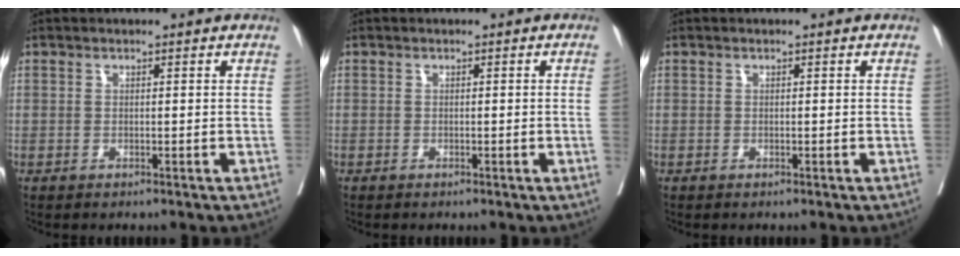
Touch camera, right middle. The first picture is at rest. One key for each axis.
{"total": 1.0, "fx": -0.2, "fy": -0.5, "fz": 0.9, "tx": -0.003, "ty": 0.002, "tz": -0.003}
{"total": 0.0}